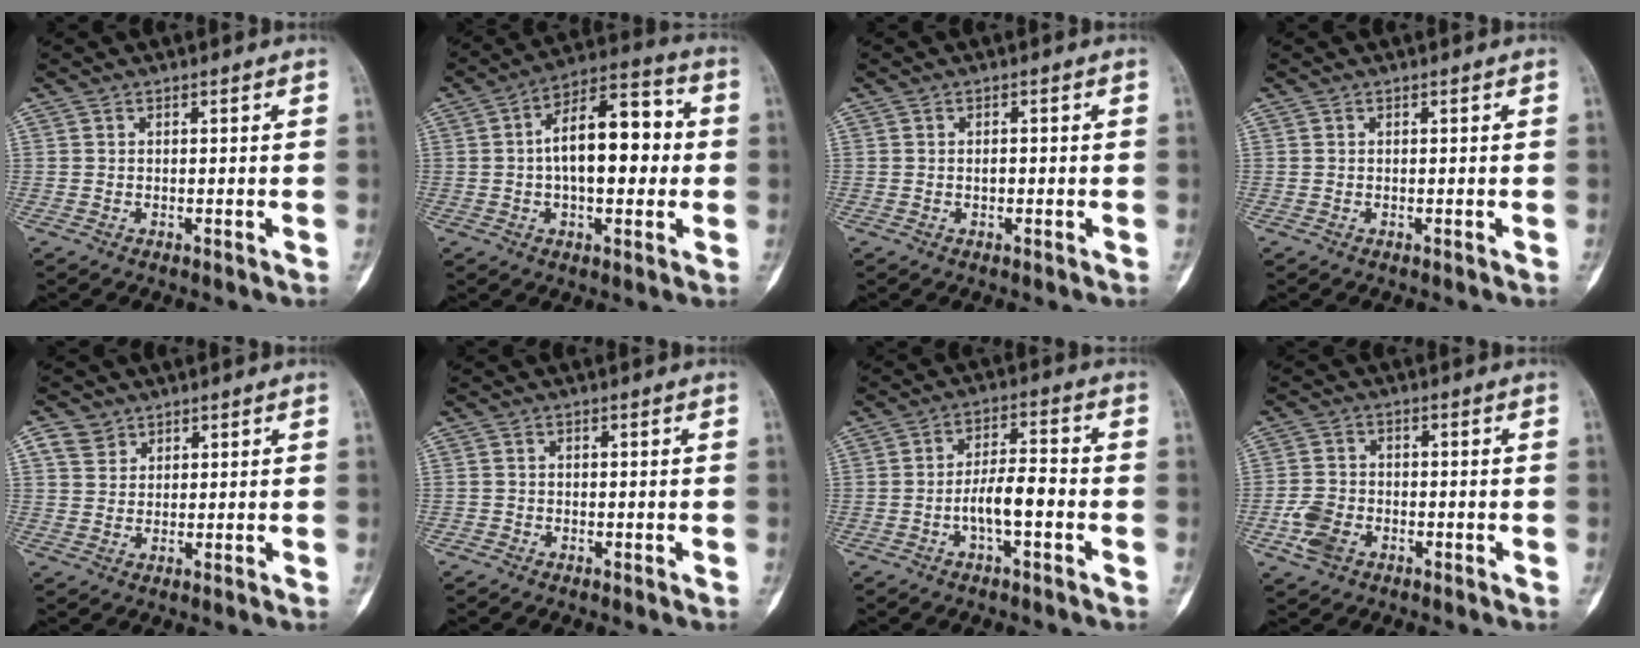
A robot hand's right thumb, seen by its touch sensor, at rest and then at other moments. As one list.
[{"total": 15.4, "force": [0.7, 7.7, 13.4], "torque": [-0.185, 0.034, 0.003]}, {"total": 1.0, "force": [-0.1, 0.6, 0.8], "torque": [-0.009, 0.003, -0.003]}, {"total": 0.0}, {"total": 3.3, "force": [2.0, 2.5, 0.8], "torque": [-0.003, -0.006, 0.038]}, {"total": 0.7, "force": [-0.5, 0.4, -0.1], "torque": [0.004, 0.003, -0.018]}, {"total": 7.0, "force": [-2.2, 2.3, 6.2], "torque": [-0.111, 0.026, -0.042]}, {"total": 5.6, "force": [-2.4, 3.9, 3.1], "torque": [-0.058, 0.011, -0.047]}]